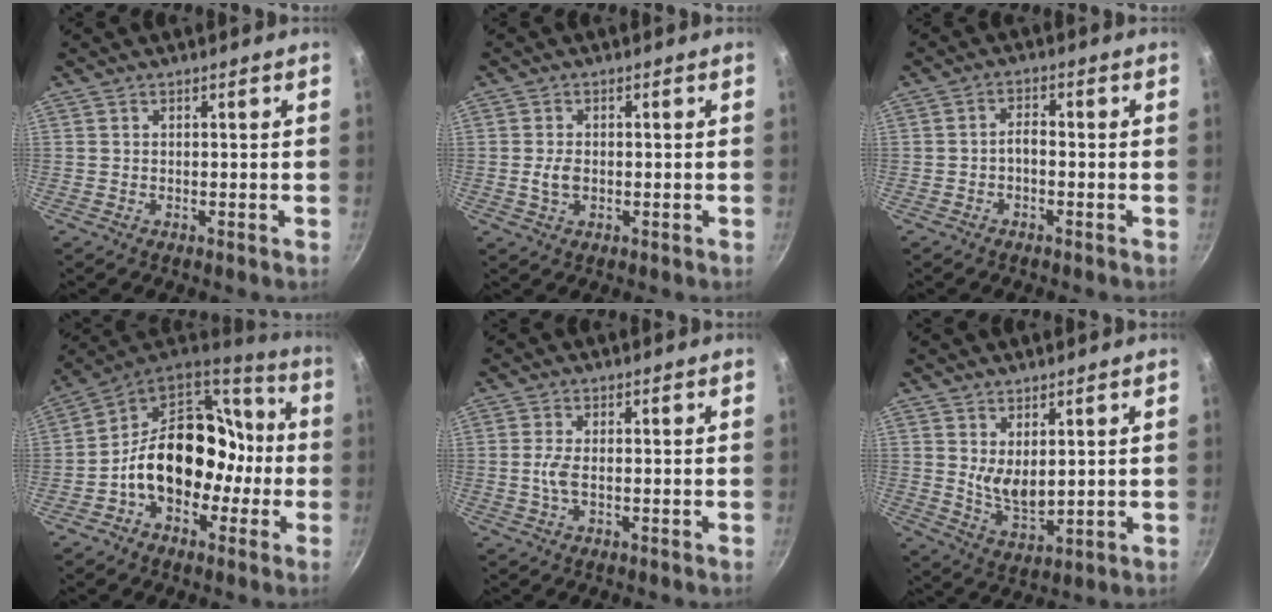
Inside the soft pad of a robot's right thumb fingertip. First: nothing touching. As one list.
[{"total": 3.0, "force": [-0.4, 2.0, 2.3], "torque": [-0.040, 0.003, -0.007]}, {"total": 2.3, "force": [-1.0, 1.2, 1.6], "torque": [-0.023, 0.019, -0.021]}, {"total": 18.8, "force": [-3.2, 14.1, 12.0], "torque": [-0.135, 0.069, -0.059]}, {"total": 2.6, "force": [-0.4, 0.8, 2.5], "torque": [-0.061, 0.001, -0.011]}, {"total": 6.0, "force": [2.2, 2.9, 4.8], "torque": [-0.073, -0.033, 0.050]}]